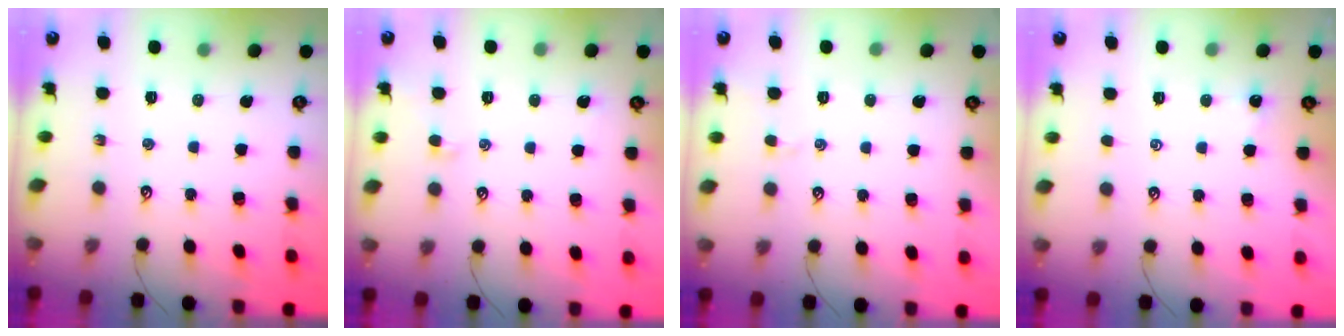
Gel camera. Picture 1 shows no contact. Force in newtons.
{"total": 0.8, "press": 0.6, "slide": 0.5}
{"total": 1.0, "press": 0.8, "slide": 0.5}
{"total": 1.5, "press": 1.4, "slide": 0.2}